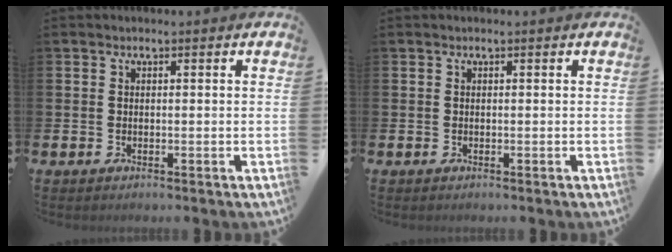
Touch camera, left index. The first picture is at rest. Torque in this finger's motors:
{"motor_torque": [-0.01, -0.01, 0.00, 0.00]}